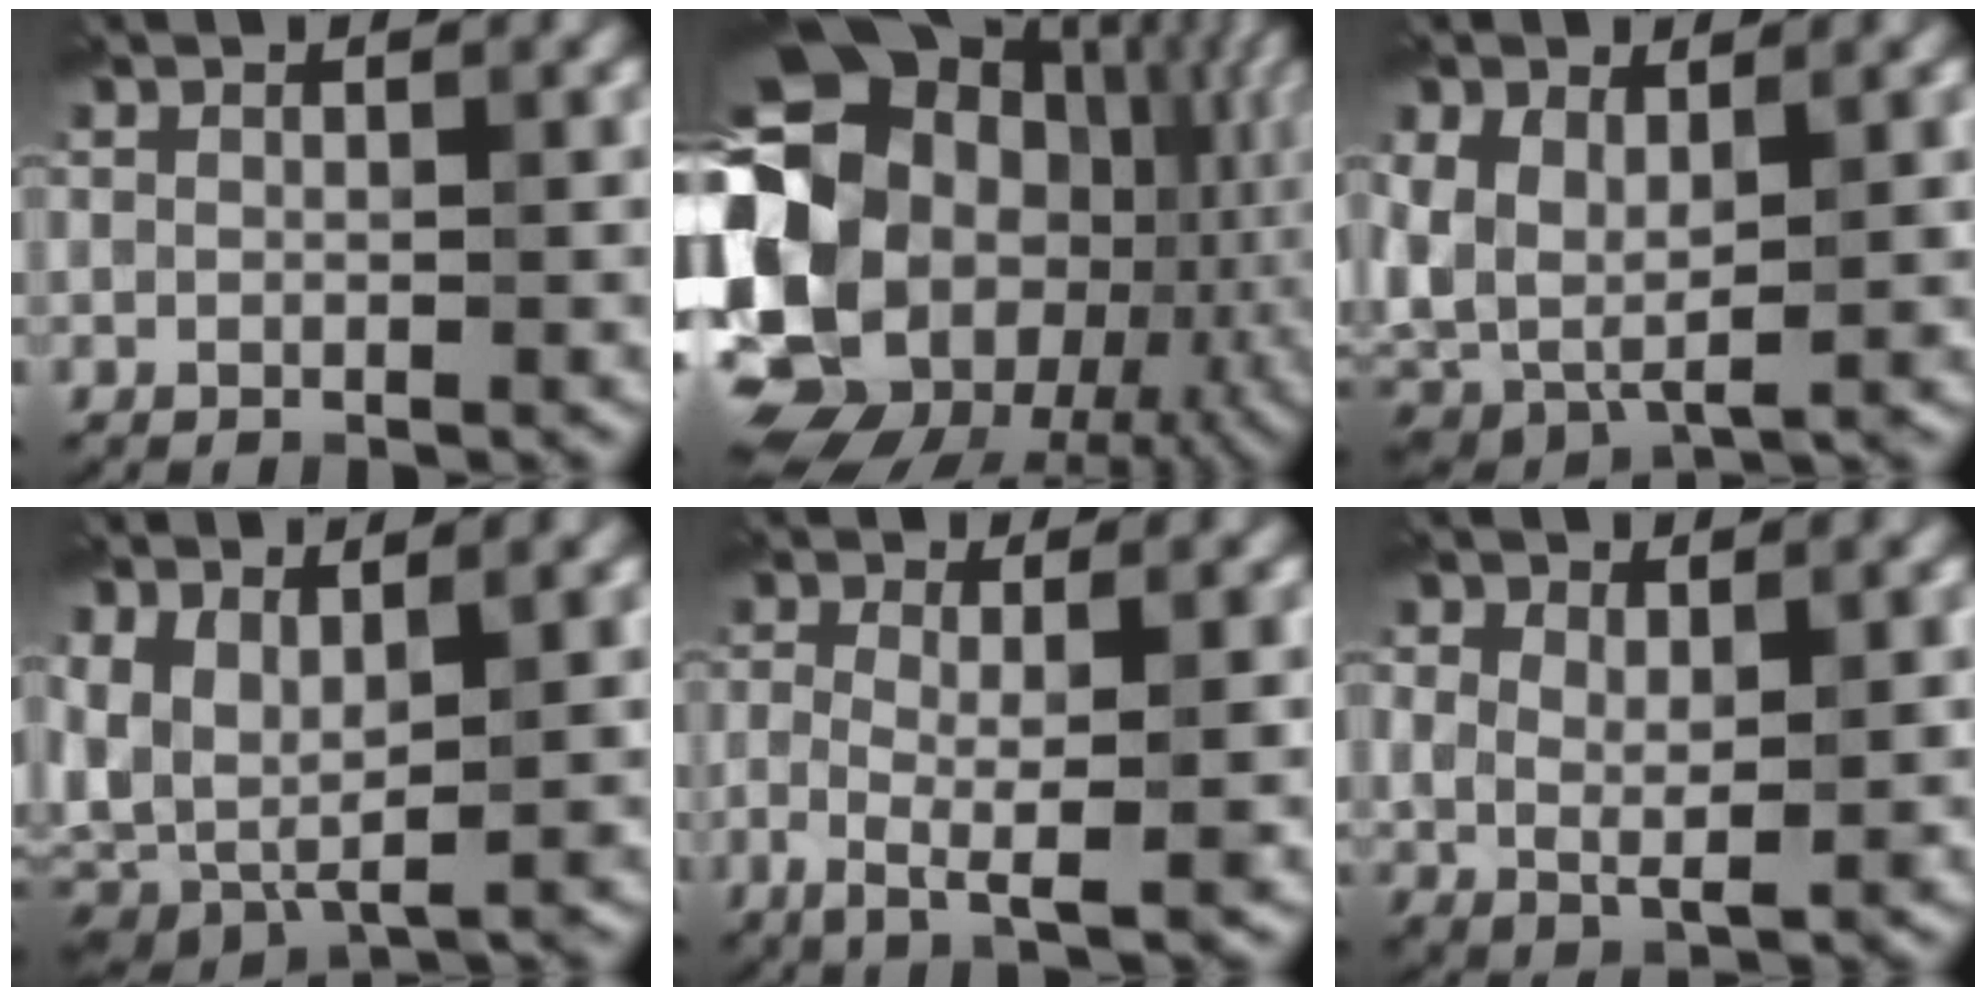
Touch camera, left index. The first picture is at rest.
{"total": 22.1, "force": [-0.8, 17.8, 13.1], "torque": [-0.249, 0.001, -0.041]}
{"total": 5.9, "force": [0.9, 3.5, 4.6], "torque": [-0.106, 0.001, 0.019]}
{"total": 5.8, "force": [0.7, 2.9, 5.0], "torque": [-0.115, 0.002, 0.016]}
{"total": 4.9, "force": [-1.0, 1.1, 4.7], "torque": [-0.091, -0.002, -0.017]}
{"total": 4.4, "force": [0.8, 2.6, 3.5], "torque": [-0.068, -0.001, 0.022]}